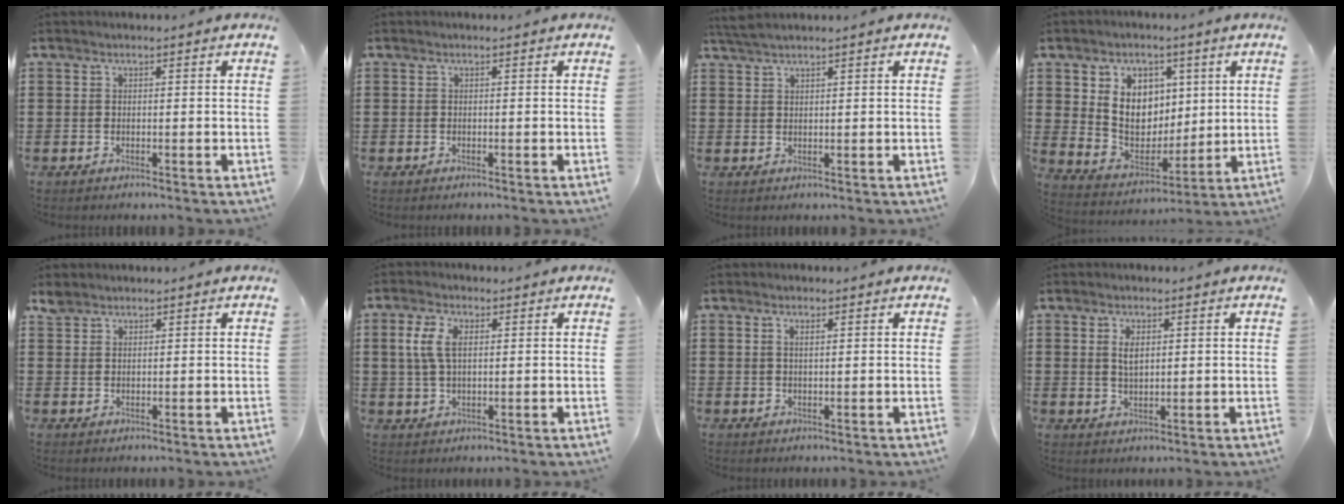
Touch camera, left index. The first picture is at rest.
{"total": 0.0}
{"total": 1.9, "force": [1.7, -0.1, 0.7], "torque": [-0.017, 0.001, 0.033]}
{"total": 8.7, "force": [2.8, 7.2, 4.0], "torque": [-0.102, 0.001, 0.054]}
{"total": 2.0, "force": [1.8, 0.8, 0.4], "torque": [-0.014, 0.002, 0.036]}
{"total": 5.3, "force": [1.5, 2.7, 4.3], "torque": [-0.109, 0.004, 0.020]}
{"total": 1.3, "force": [0.5, 0.5, 1.1], "torque": [-0.023, 0.003, 0.009]}
{"total": 2.7, "force": [0.9, 1.3, 2.2], "torque": [-0.040, 0.003, 0.014]}